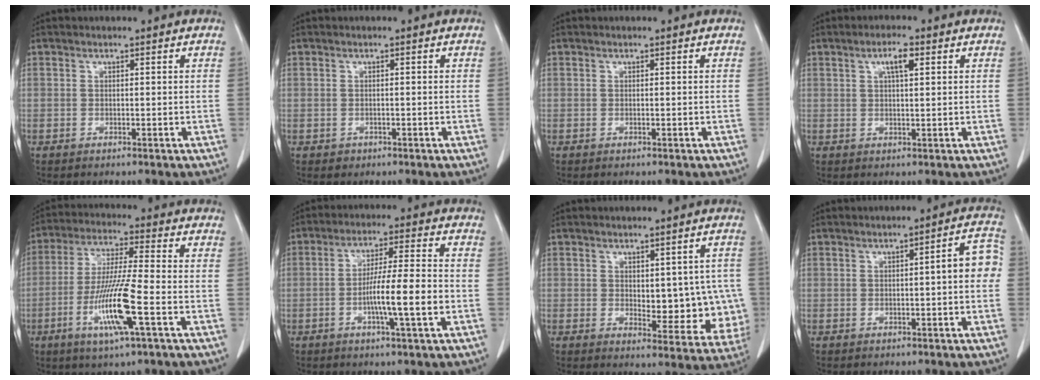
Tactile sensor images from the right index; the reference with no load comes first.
{"total": 1.7, "force": [-0.7, 1.5, 0.4], "torque": [-0.005, 0.003, -0.003]}
{"total": 0.0}
{"total": 3.9, "force": [1.6, 1.0, 3.4], "torque": [-0.066, 0.005, 0.030]}
{"total": 12.6, "force": [-4.4, 0.4, 11.8], "torque": [-0.236, -0.017, -0.083]}
{"total": 9.8, "force": [-2.6, 0.3, 9.4], "torque": [-0.162, 0.004, -0.046]}
{"total": 11.5, "force": [-0.1, 6.3, 9.7], "torque": [-0.121, 0.008, 0.018]}
{"total": 5.9, "force": [0.0, 1.3, 5.8], "torque": [-0.074, 0.027, -0.001]}